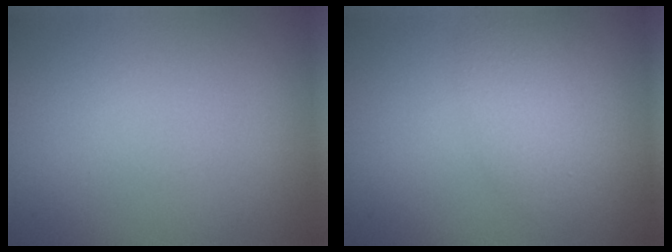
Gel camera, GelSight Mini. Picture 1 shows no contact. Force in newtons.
{"total": 1.9, "press": 1.9, "slide": 0.1}